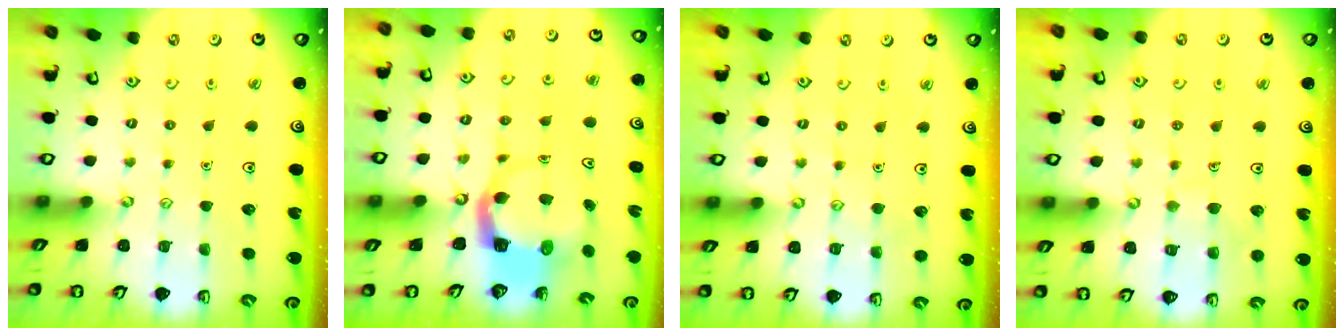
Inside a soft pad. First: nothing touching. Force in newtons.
{"total": 5.3, "press": 5.3, "slide": 0.6}
{"total": 3.8, "press": 3.8, "slide": 0.3}
{"total": 5.6, "press": 5.5, "slide": 0.5}